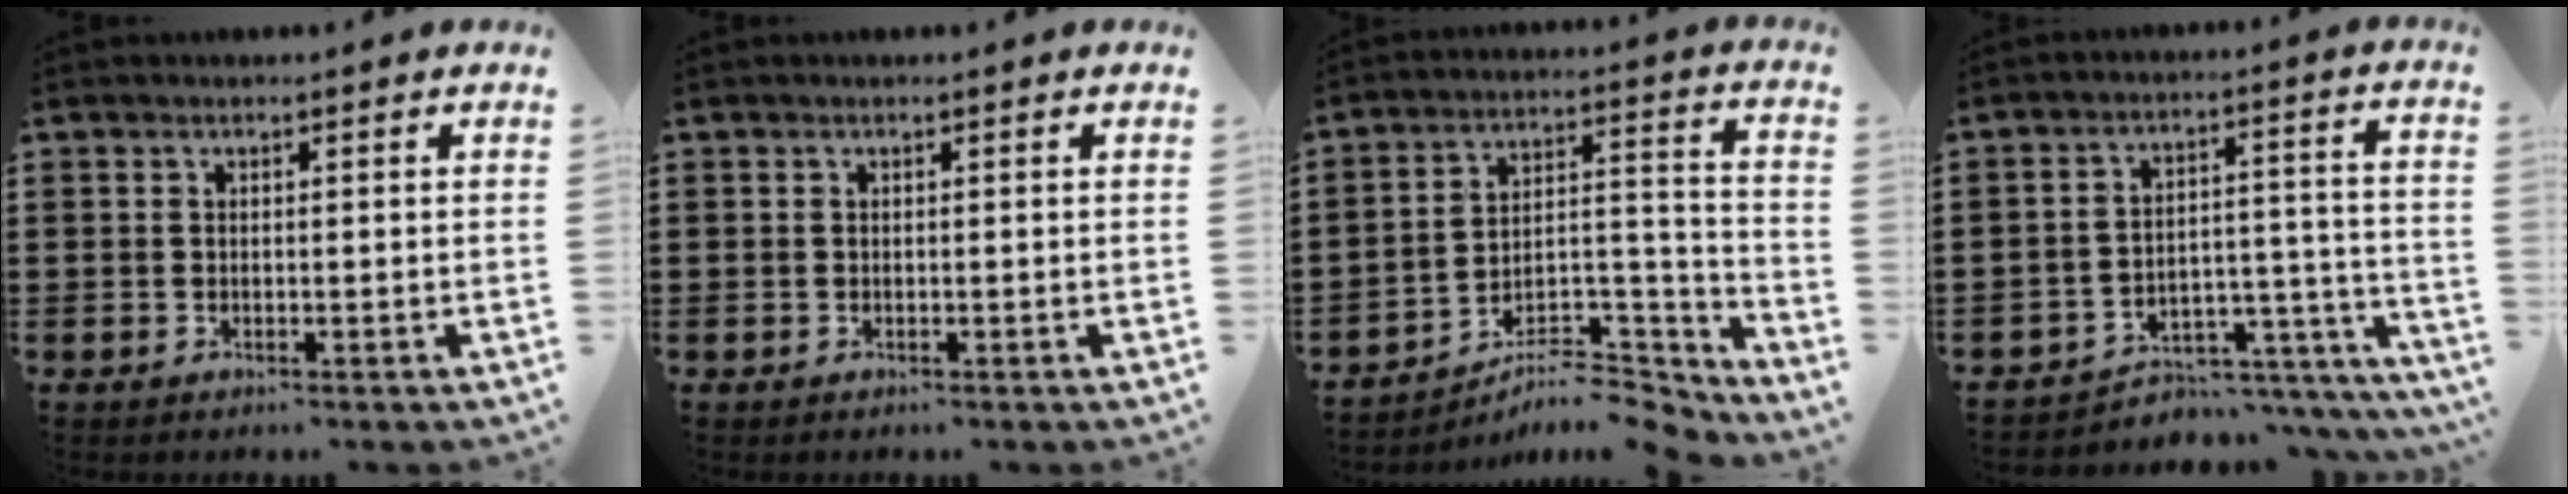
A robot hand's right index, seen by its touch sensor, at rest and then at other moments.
{"total": 0.0}
{"total": 7.7, "force": [-6.6, 2.3, 3.3], "torque": [-0.045, 0.013, -0.125]}
{"total": 4.8, "force": [-4.2, 2.0, 1.0], "torque": [-0.021, 0.009, -0.085]}